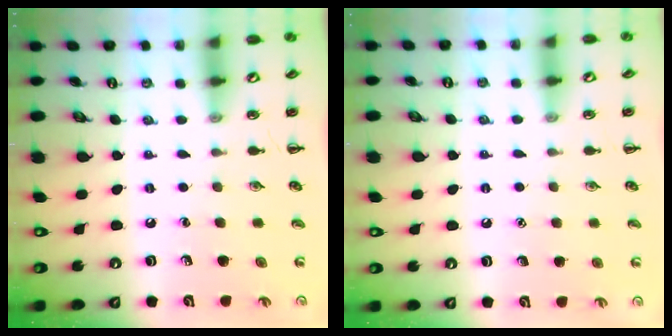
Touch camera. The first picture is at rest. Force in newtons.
{"total": 1.5, "press": 1.4, "slide": 0.1}